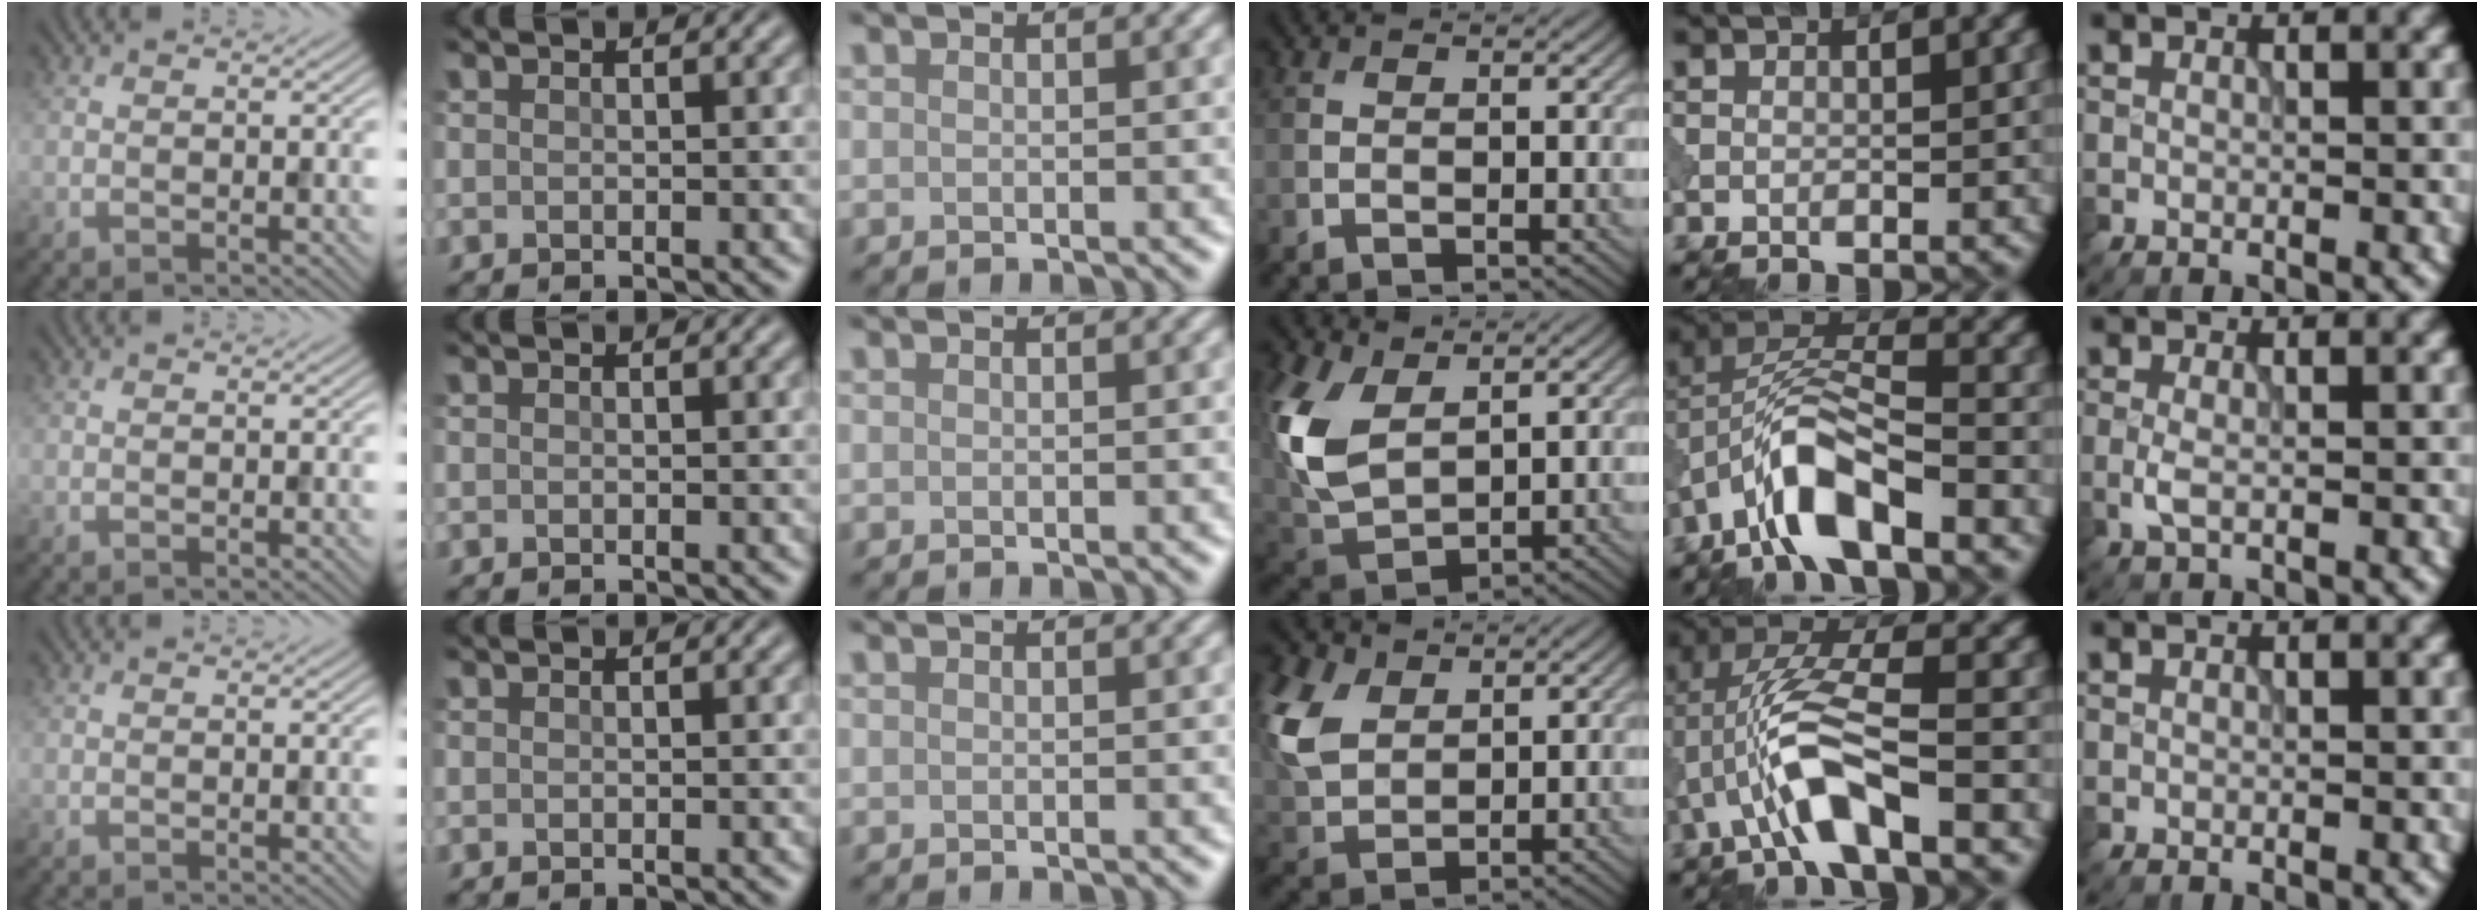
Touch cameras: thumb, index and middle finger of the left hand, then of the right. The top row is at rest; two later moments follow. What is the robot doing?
{"motion": "wipe", "object": "makeup brush"}